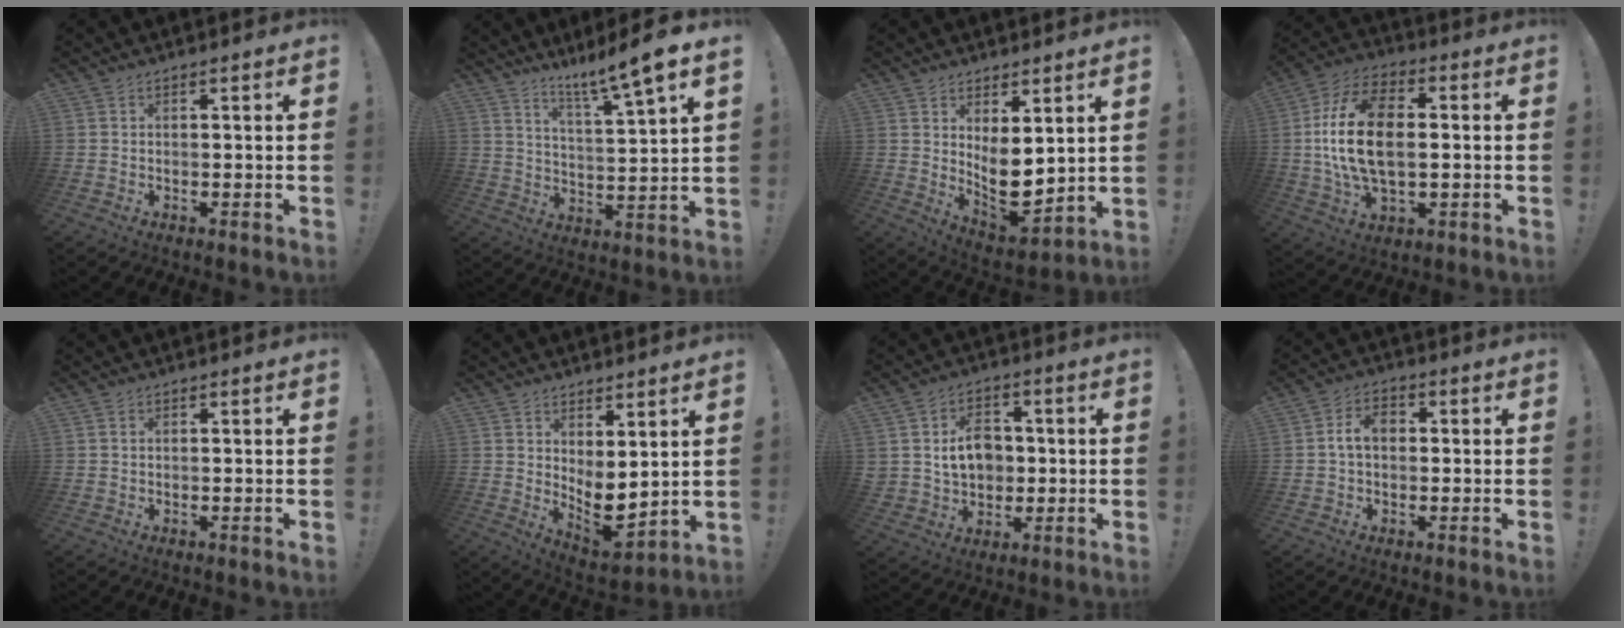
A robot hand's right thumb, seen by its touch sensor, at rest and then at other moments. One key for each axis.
{"total": 10.5, "fx": 7.8, "fy": -0.6, "fz": 7.0, "tx": -0.113, "ty": -0.060, "tz": 0.119}
{"total": 9.6, "fx": 2.3, "fy": 5.3, "fz": 7.6, "tx": -0.094, "ty": -0.047, "tz": 0.053}
{"total": 19.9, "fx": 0.4, "fy": 12.6, "fz": 15.4, "tx": -0.274, "ty": 0.001, "tz": 0.005}
{"total": 0.6, "fx": 0.3, "fy": 0.4, "fz": 0.3, "tx": -0.006, "ty": 0.002, "tz": 0.006}
{"total": 6.3, "fx": 1.9, "fy": 3.4, "fz": 5.1, "tx": -0.050, "ty": -0.045, "tz": 0.045}
{"total": 11.4, "fx": 1.4, "fy": 9.5, "fz": 6.1, "tx": -0.087, "ty": -0.003, "tz": 0.034}
{"total": 6.6, "fx": 0.6, "fy": 4.4, "fz": 4.8, "tx": -0.080, "ty": 0.012, "tz": 0.011}